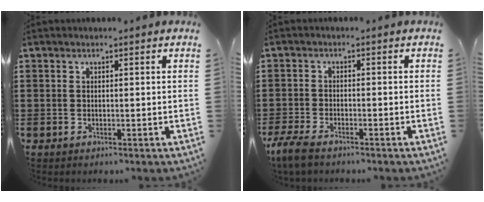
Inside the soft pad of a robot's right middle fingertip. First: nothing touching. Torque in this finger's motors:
{"motor_torque": [0.81, -0.13, 0.36, 0.09]}